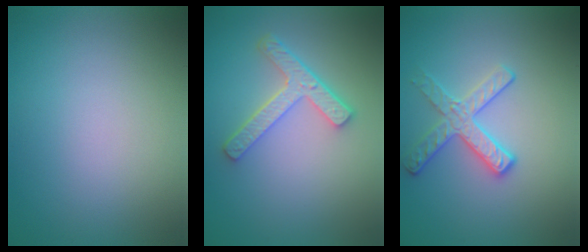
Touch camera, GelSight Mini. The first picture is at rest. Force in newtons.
{"total": 3.9, "press": 3.0, "slide": 2.5}
{"total": 2.8, "press": 2.7, "slide": 0.7}